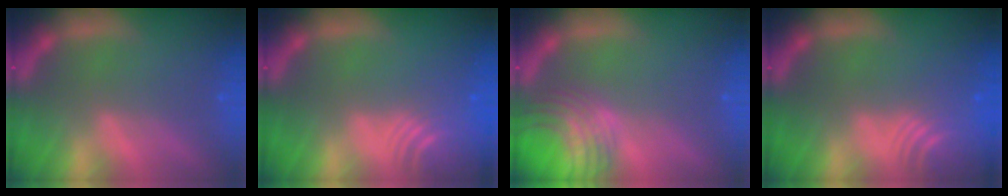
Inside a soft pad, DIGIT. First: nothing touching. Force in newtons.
{"total": 7.5}
{"total": 7.0}
{"total": 8.0}